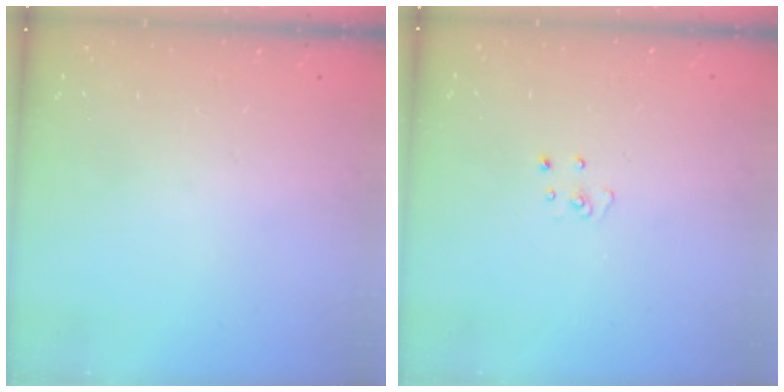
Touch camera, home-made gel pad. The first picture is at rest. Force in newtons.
{"total": 3.0, "press": 3.0, "slide": 0.3}